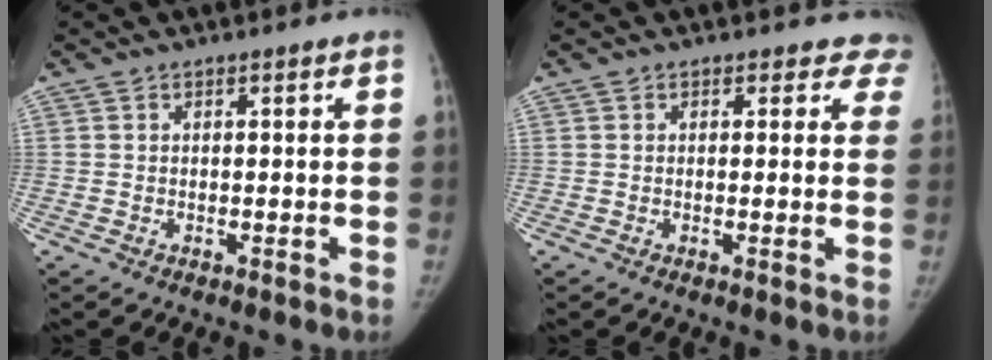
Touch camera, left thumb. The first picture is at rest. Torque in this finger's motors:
{"motor_torque": [-0.09, 0.04, -0.19, 0.10, 0.02]}